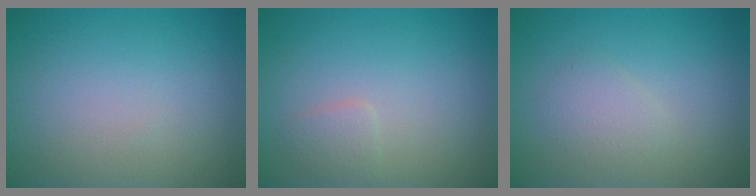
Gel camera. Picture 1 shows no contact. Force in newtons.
{"total": 1.2, "press": 1.2, "slide": 0.0}
{"total": 1.6, "press": 1.6, "slide": 0.1}